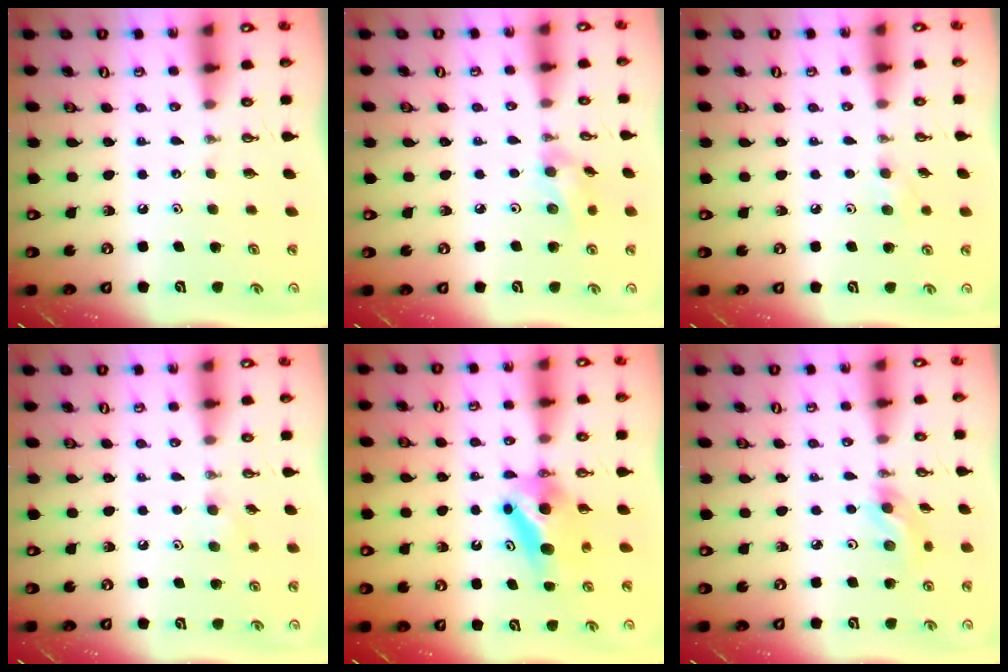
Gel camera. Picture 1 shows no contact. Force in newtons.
{"total": 8.7, "press": 8.3, "slide": 2.6}
{"total": 6.2, "press": 5.8, "slide": 2.3}
{"total": 5.1, "press": 4.6, "slide": 2.2}
{"total": 7.2, "press": 6.9, "slide": 2.0}
{"total": 6.5, "press": 6.2, "slide": 2.0}